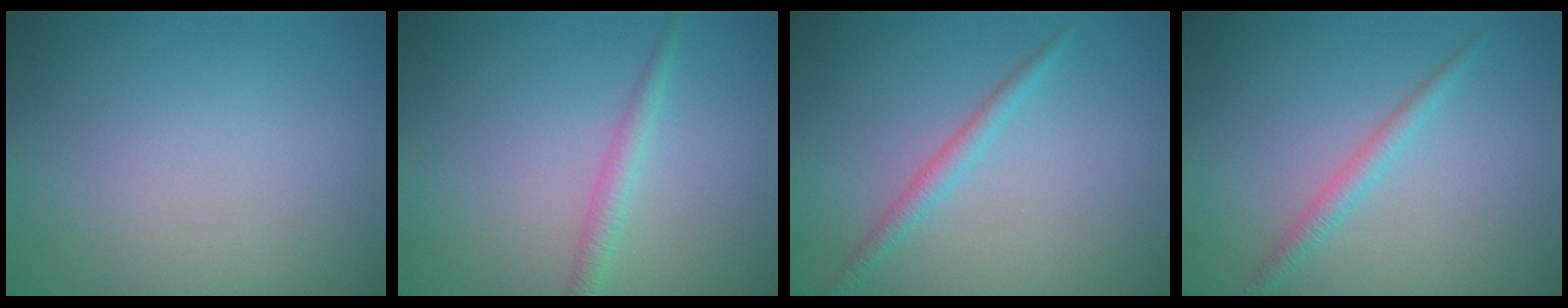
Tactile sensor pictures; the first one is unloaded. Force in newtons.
{"total": 1.6, "press": 1.6, "slide": 0.1}
{"total": 1.6, "press": 1.6, "slide": 0.1}
{"total": 1.6, "press": 1.6, "slide": 0.1}